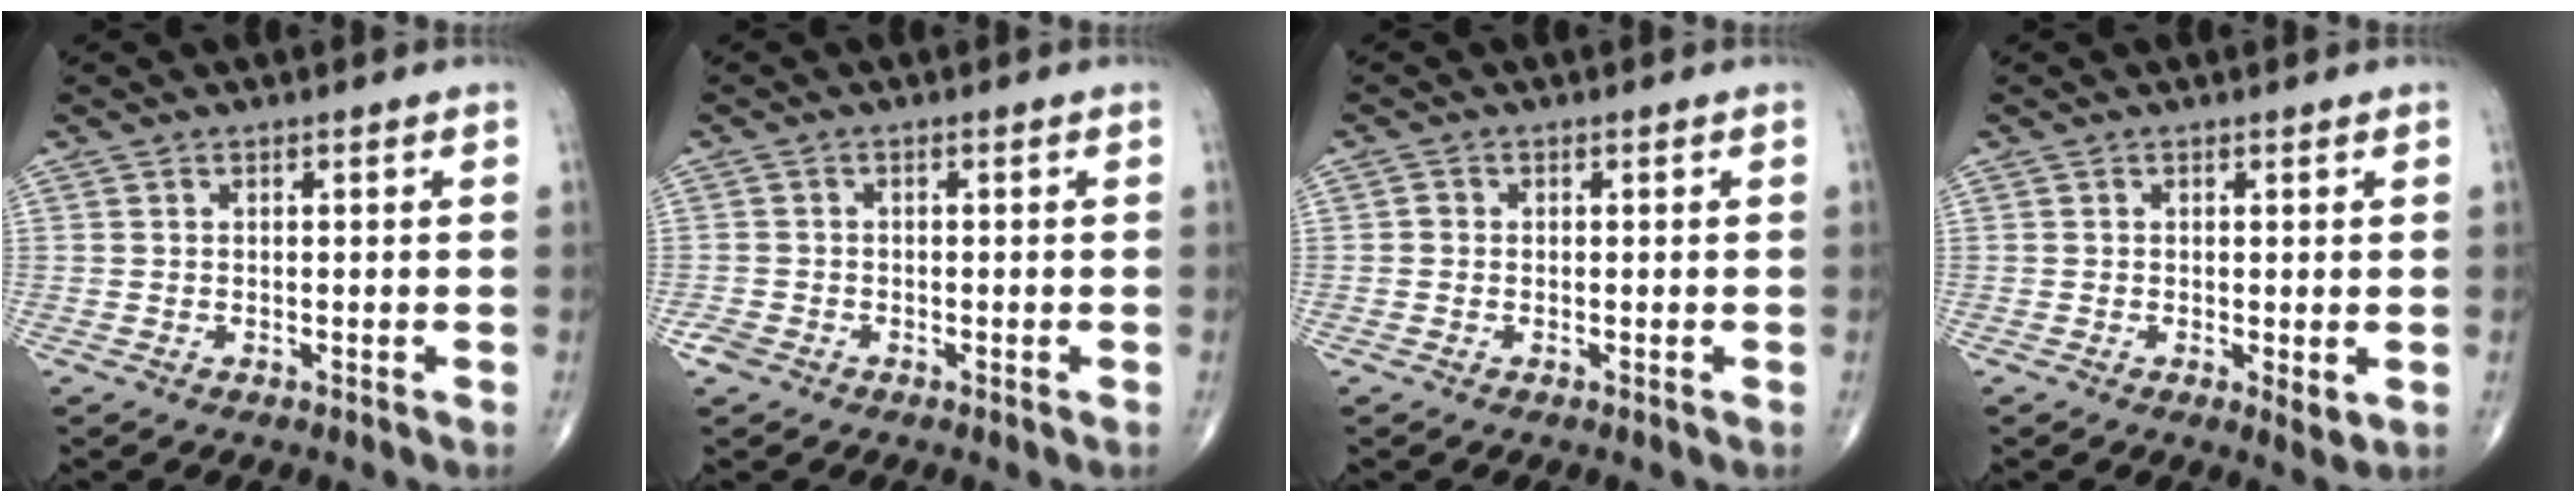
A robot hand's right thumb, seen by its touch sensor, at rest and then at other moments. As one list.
[{"total": 1.9, "force": [-1.2, 1.3, 0.7], "torque": [-0.014, 0.002, -0.024]}, {"total": 0.9, "force": [-0.1, 0.8, 0.3], "torque": [-0.001, 0.002, -0.005]}, {"total": 2.2, "force": [-0.2, 0.7, 2.1], "torque": [-0.032, -0.009, -0.005]}]